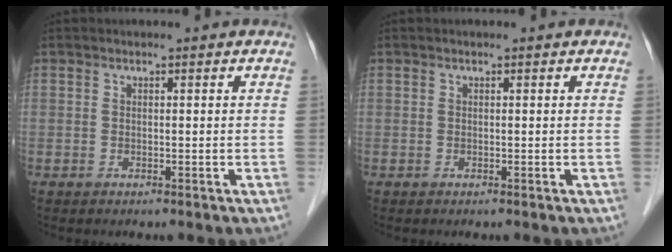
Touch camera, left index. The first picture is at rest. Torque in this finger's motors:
{"motor_torque": [-0.05, 0.10, -0.01, -0.01]}